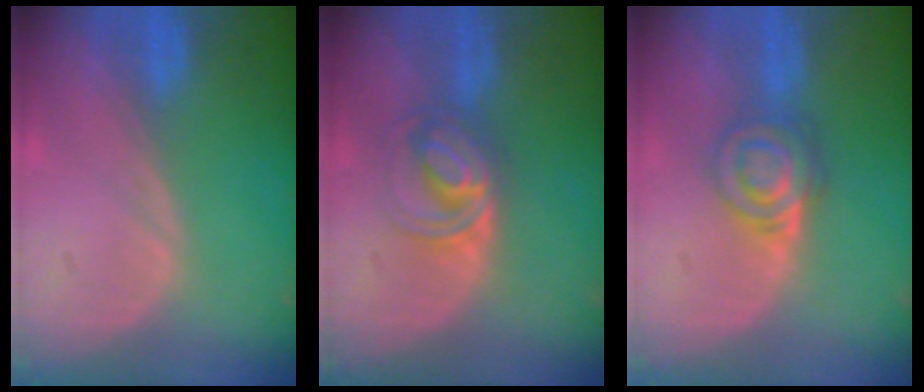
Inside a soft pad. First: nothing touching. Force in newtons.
{"total": 6.0, "press": 5.6, "slide": 2.3}
{"total": 6.5, "press": 5.5, "slide": 3.4}